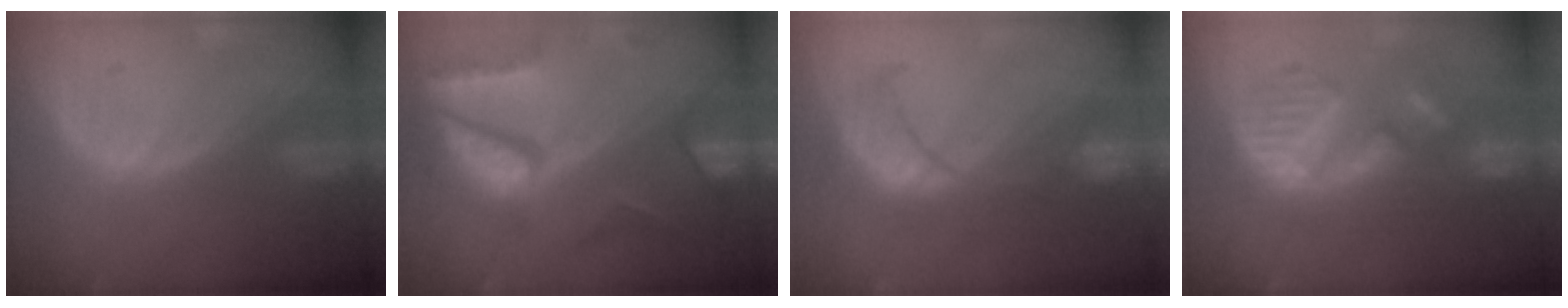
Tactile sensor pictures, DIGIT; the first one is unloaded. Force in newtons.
{"total": 10.4, "press": 8.8, "slide": 5.5}
{"total": 7.9, "press": 7.7, "slide": 1.6}
{"total": 9.9, "press": 9.9, "slide": 0.5}